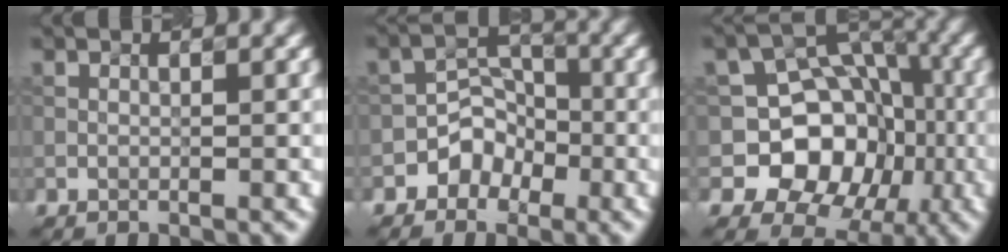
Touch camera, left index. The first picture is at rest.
{"total": 2.6, "force": [-1.7, 1.9, 0.2], "torque": [0.011, 0.013, -0.020]}
{"total": 8.9, "force": [-2.2, 7.8, 3.6], "torque": [-0.037, 0.014, -0.060]}